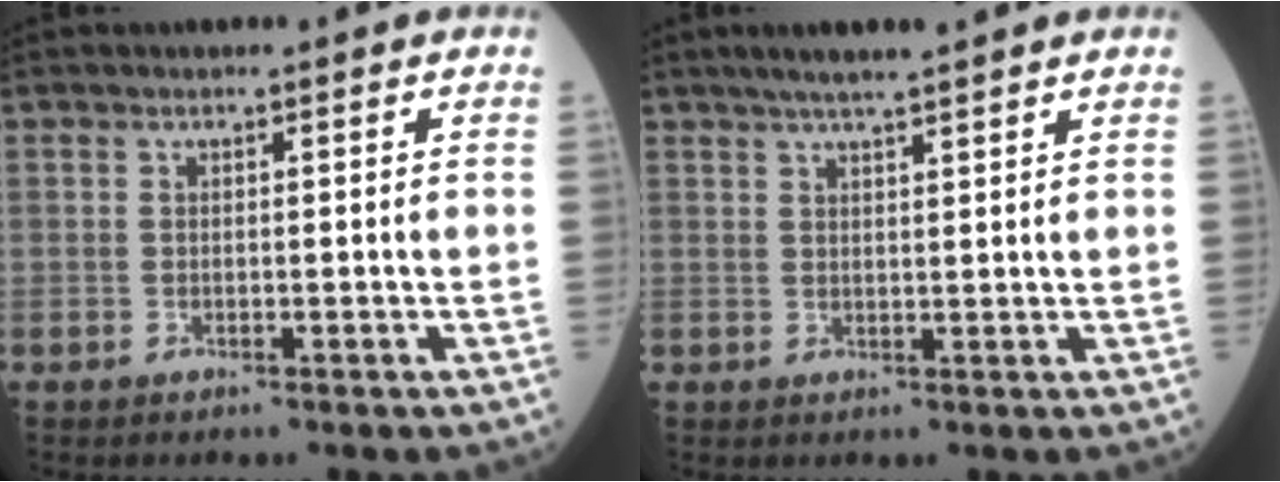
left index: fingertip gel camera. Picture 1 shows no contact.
{"total": 5.9, "force": [4.8, -0.1, 3.5], "torque": [-0.057, 0.023, 0.079]}